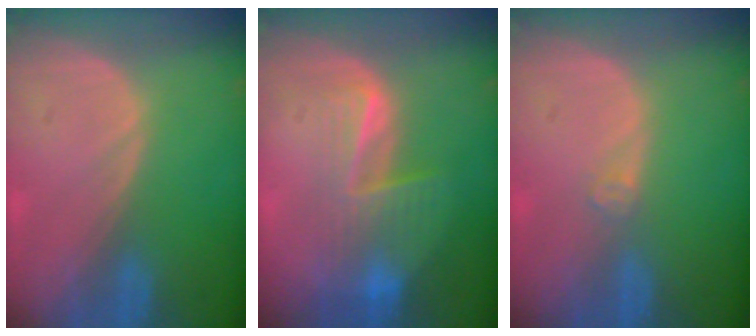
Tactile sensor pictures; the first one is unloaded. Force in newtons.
{"total": 7.2, "press": 6.6, "slide": 2.9}
{"total": 1.3, "press": 1.1, "slide": 0.7}